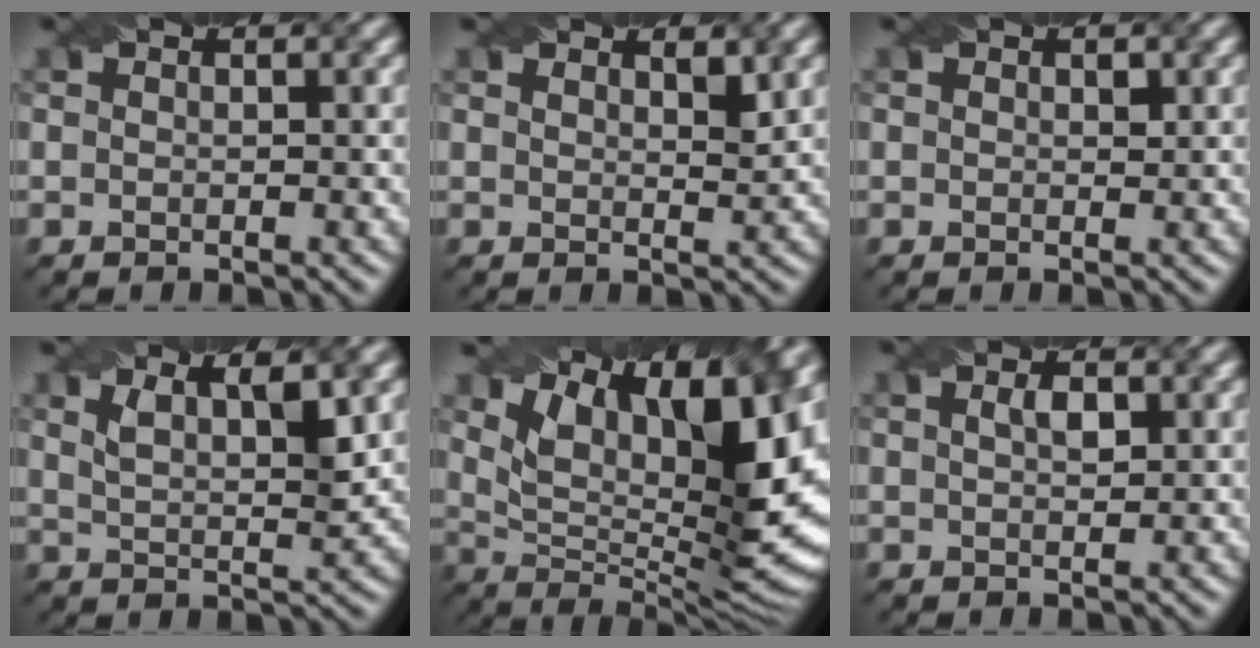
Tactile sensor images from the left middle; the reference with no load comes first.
{"total": 2.0, "force": [1.6, 0.5, 1.2], "torque": [-0.011, -0.007, 0.029]}
{"total": 0.7, "force": [0.3, 0.5, 0.5], "torque": [-0.005, -0.002, 0.004]}
{"total": 4.6, "force": [2.5, 1.5, 3.5], "torque": [-0.053, 0.006, 0.037]}
{"total": 16.9, "force": [7.1, 7.1, 13.5], "torque": [-0.205, 0.026, 0.128]}
{"total": 1.5, "force": [0.6, 0.7, 1.2], "torque": [-0.026, 0.002, 0.012]}